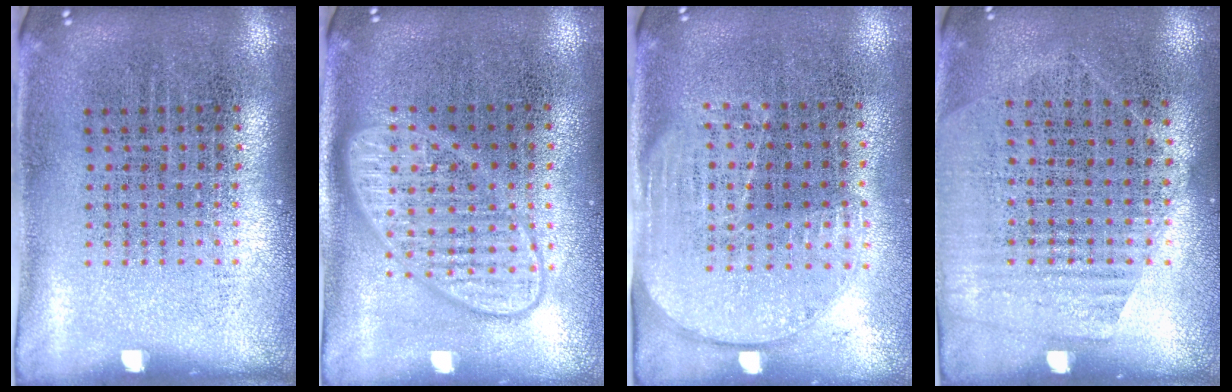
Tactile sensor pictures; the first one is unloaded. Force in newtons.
{"total": 2.9, "press": 2.9, "slide": 0.4}
{"total": 1.7, "press": 1.4, "slide": 0.8}
{"total": 1.3, "press": 1.1, "slide": 0.7}